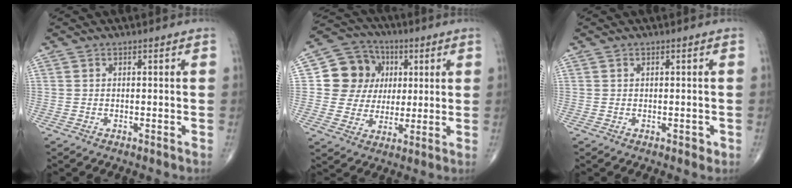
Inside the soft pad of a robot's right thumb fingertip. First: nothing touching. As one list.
[{"total": 12.4, "force": [2.6, 11.4, 4.2], "torque": [-0.033, 0.007, 0.043]}, {"total": 1.0, "force": [-0.2, 0.7, 0.8], "torque": [-0.007, -0.001, -0.001]}]